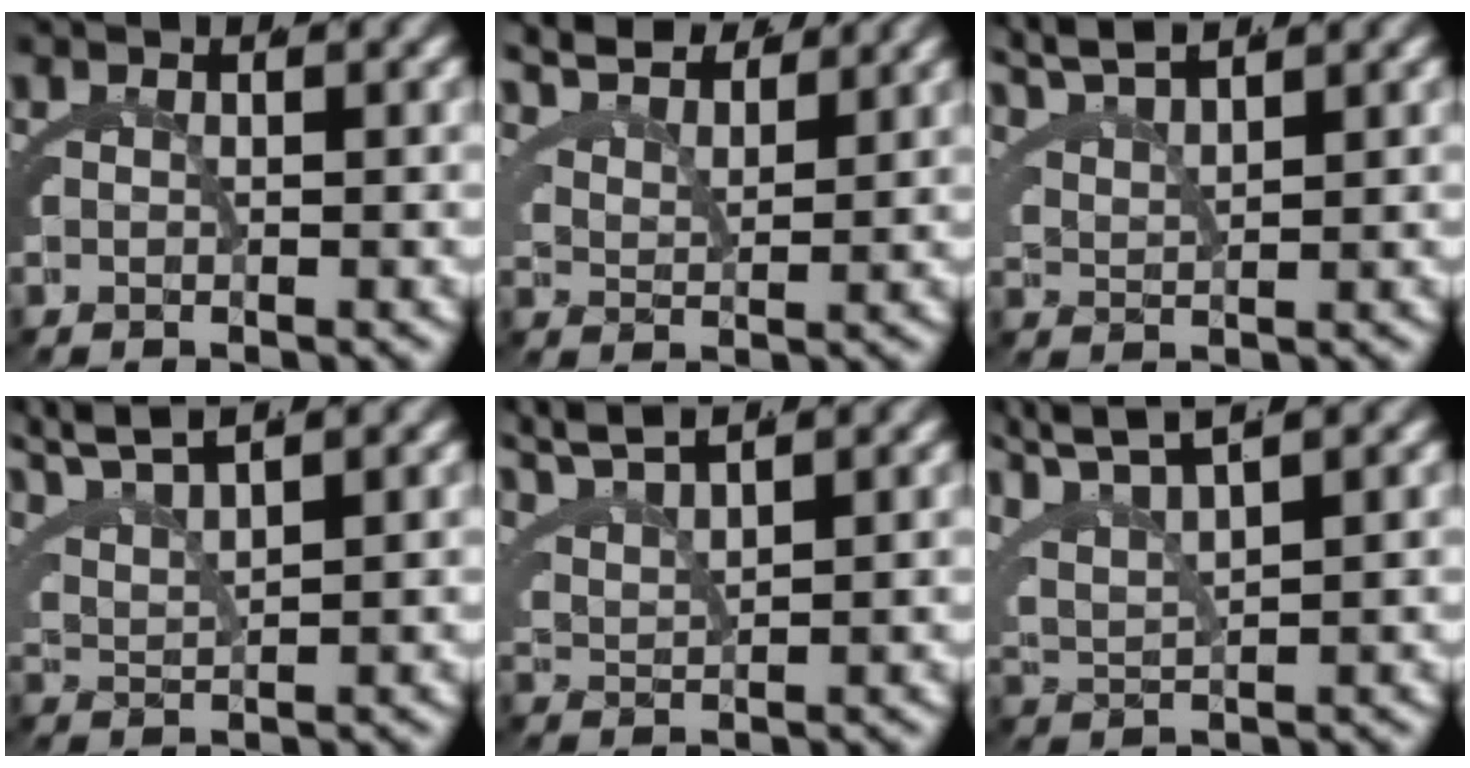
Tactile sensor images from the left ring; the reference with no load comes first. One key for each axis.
{"total": 4.8, "fx": 4.4, "fy": 0.6, "fz": 1.9, "tx": -0.026, "ty": 0.008, "tz": 0.077}
{"total": 4.0, "fx": 3.8, "fy": -0.1, "fz": 1.5, "tx": -0.029, "ty": 0.008, "tz": 0.071}
{"total": 4.5, "fx": 3.8, "fy": 1.1, "fz": 2.2, "tx": -0.047, "ty": 0.011, "tz": 0.068}
{"total": 4.4, "fx": 4.0, "fy": 0.4, "fz": 1.8, "tx": -0.035, "ty": 0.010, "tz": 0.073}
{"total": 4.8, "fx": 3.0, "fy": 2.4, "fz": 2.8, "tx": -0.077, "ty": 0.000, "tz": 0.056}